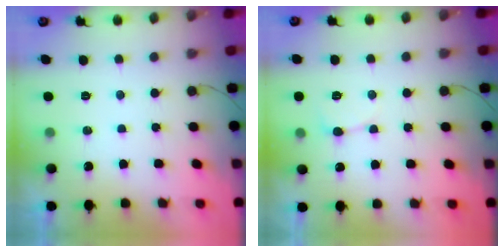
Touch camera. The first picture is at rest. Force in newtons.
{"total": 3.7, "press": 3.6, "slide": 0.5}